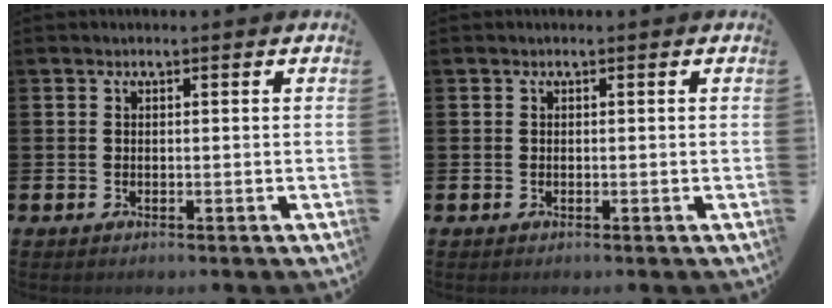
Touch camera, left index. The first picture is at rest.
{"total": 0.0}